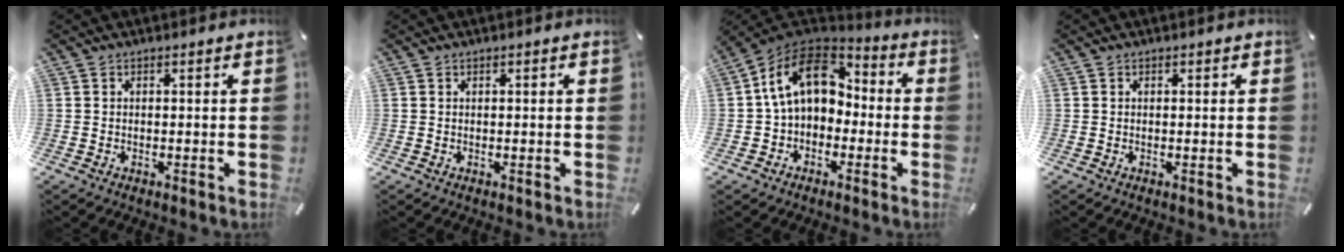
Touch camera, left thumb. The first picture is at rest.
{"total": 0.0}
{"total": 14.4, "force": [2.4, 10.6, 9.4], "torque": [-0.175, 0.011, 0.040]}
{"total": 0.0}